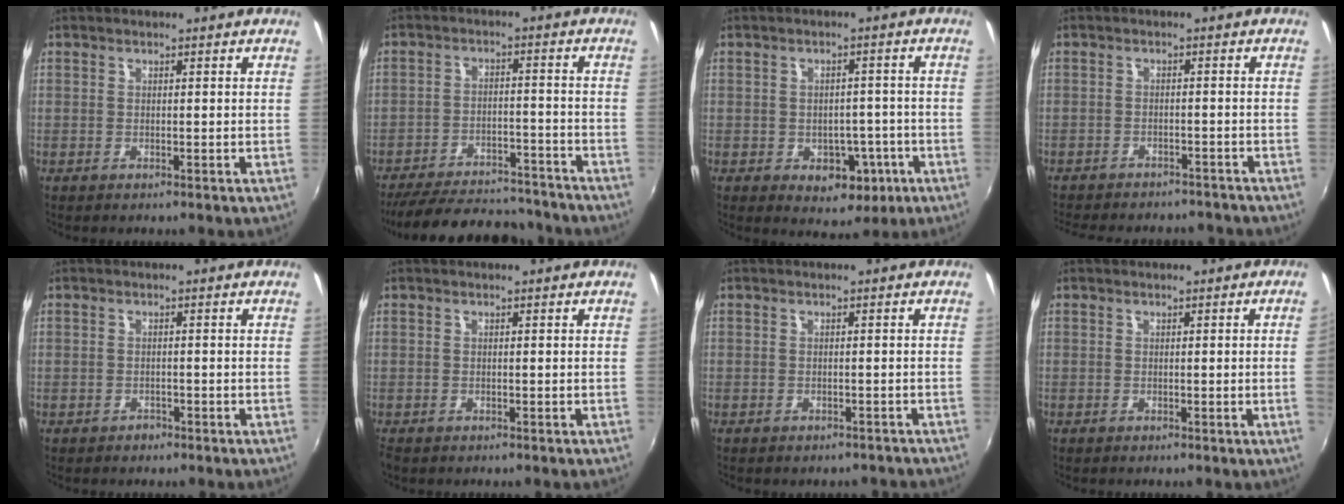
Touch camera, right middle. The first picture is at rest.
{"total": 20.5, "force": [-17.8, 6.7, 7.6], "torque": [-0.161, 0.016, -0.237]}
{"total": 7.2, "force": [-2.9, 5.4, 3.8], "torque": [-0.062, 0.008, -0.023]}
{"total": 14.2, "force": [-12.4, 4.5, 5.4], "torque": [-0.118, -0.014, -0.164]}
{"total": 1.3, "force": [-1.0, 0.8, 0.2], "torque": [-0.006, 0.000, -0.015]}
{"total": 1.0, "force": [-0.8, 0.5, 0.3], "torque": [-0.009, -0.006, -0.017]}
{"total": 5.0, "force": [-4.5, 1.7, 1.4], "torque": [-0.023, -0.007, -0.048]}
{"total": 2.0, "force": [0.0, -1.2, 1.6], "torque": [-0.016, -0.015, 0.002]}